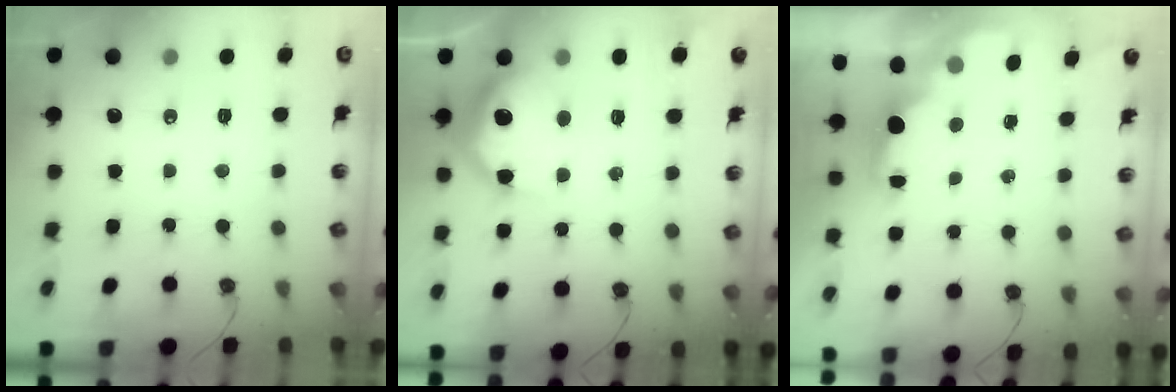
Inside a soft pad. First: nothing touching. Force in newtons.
{"total": 17.4, "press": 17.4, "slide": 1.2}
{"total": 1.9, "press": 1.7, "slide": 0.8}